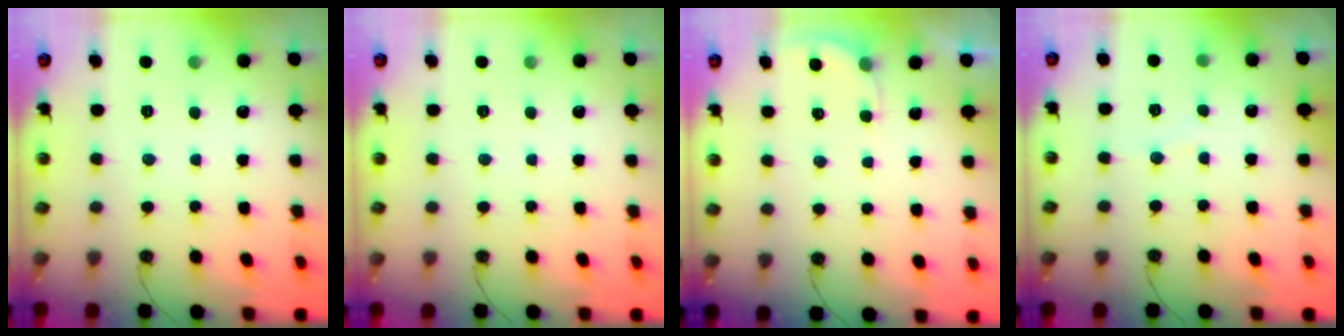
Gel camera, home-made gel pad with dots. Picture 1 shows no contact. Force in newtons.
{"total": 0.0}
{"total": 2.6, "press": 2.6, "slide": 0.1}
{"total": 3.5, "press": 3.5, "slide": 0.3}